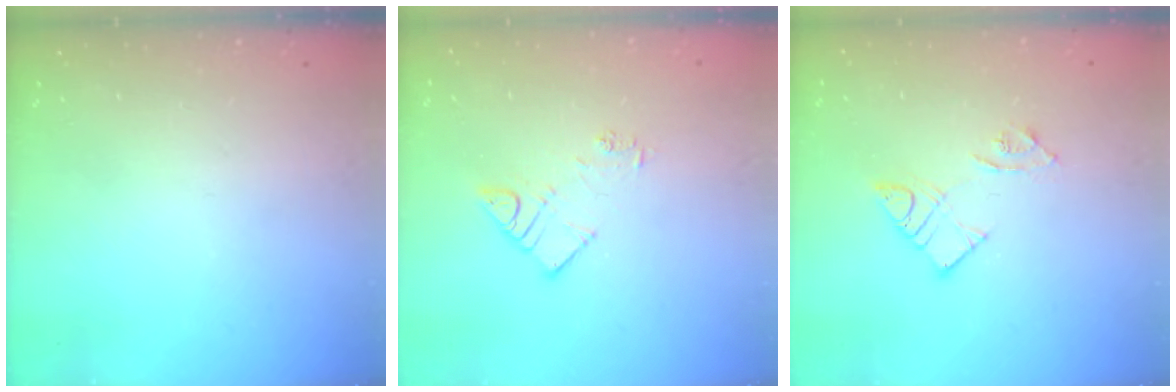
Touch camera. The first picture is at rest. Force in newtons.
{"total": 7.7, "press": 7.7, "slide": 0.2}
{"total": 8.4, "press": 8.4, "slide": 0.6}